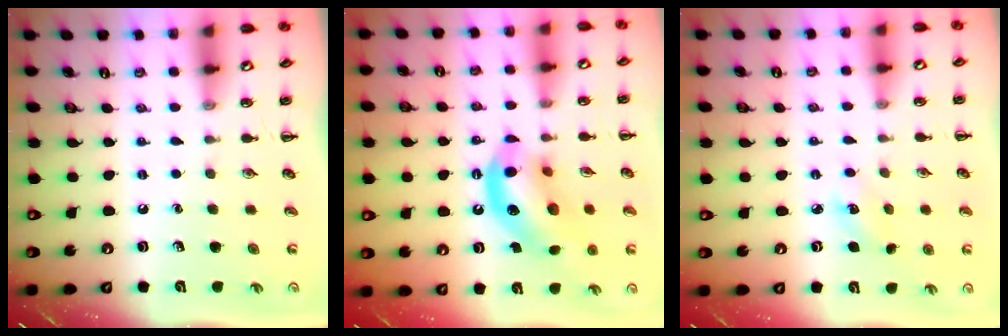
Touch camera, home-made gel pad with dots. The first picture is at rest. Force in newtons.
{"total": 14.8, "press": 14.5, "slide": 3.2}
{"total": 3.9, "press": 3.8, "slide": 1.0}